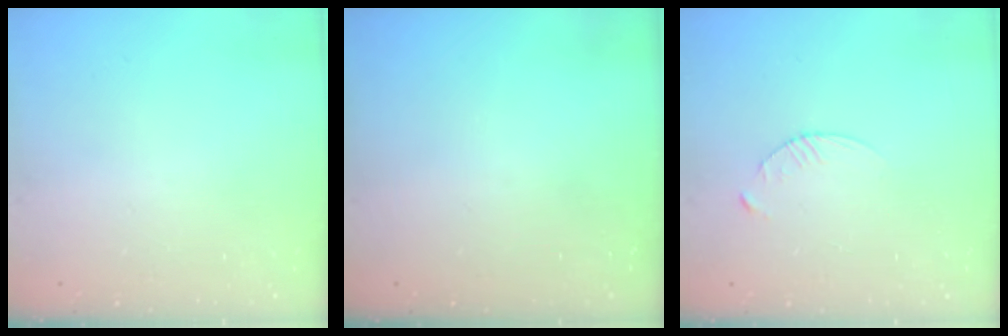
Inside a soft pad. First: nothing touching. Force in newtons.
{"total": 0.0}
{"total": 3.6, "press": 3.5, "slide": 0.4}